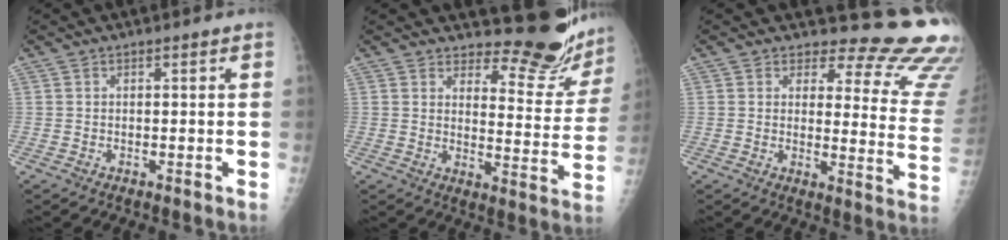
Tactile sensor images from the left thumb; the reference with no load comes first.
{"total": 12.7, "force": [12.3, 2.2, 1.8], "torque": [0.008, -0.149, 0.146]}
{"total": 17.0, "force": [15.9, 4.8, 3.7], "torque": [0.010, -0.164, 0.151]}